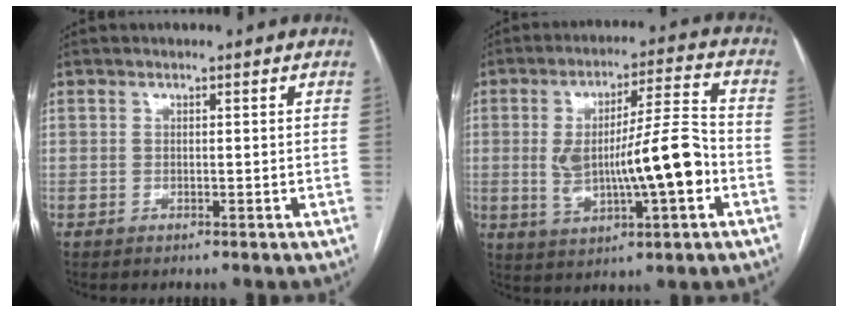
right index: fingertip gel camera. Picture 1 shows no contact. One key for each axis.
{"total": 13.6, "fx": -2.0, "fy": 2.3, "fz": 13.2, "tx": -0.234, "ty": 0.014, "tz": -0.025}